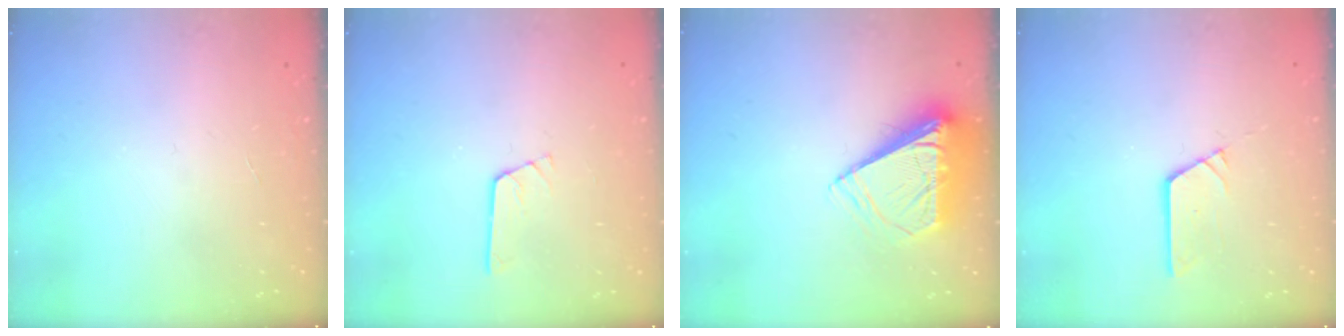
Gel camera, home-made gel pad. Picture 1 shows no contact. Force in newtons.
{"total": 2.4, "press": 2.4, "slide": 0.2}
{"total": 9.1, "press": 9.1, "slide": 1.2}
{"total": 3.7, "press": 3.7, "slide": 0.3}